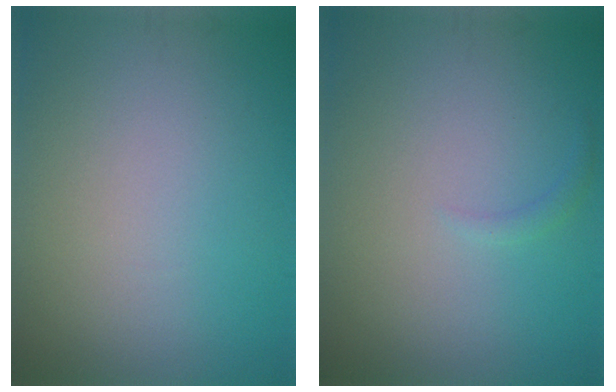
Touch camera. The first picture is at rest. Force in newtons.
{"total": 0.7, "press": 0.7, "slide": 0.1}